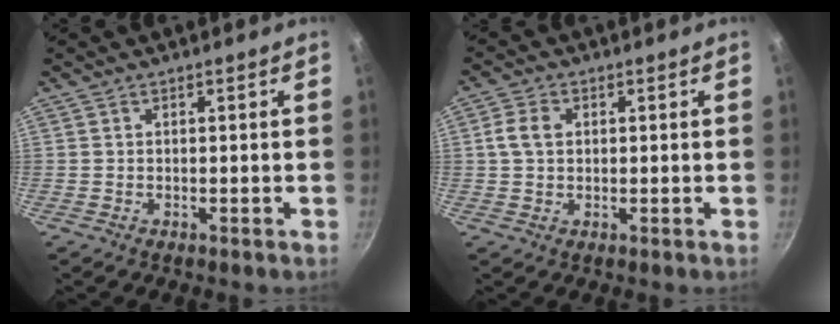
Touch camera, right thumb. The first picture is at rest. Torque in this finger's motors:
{"motor_torque": [0.73, 0.59, 0.47, -0.30, 0.05]}